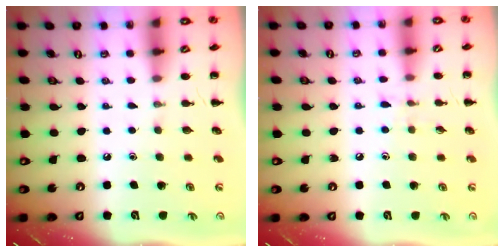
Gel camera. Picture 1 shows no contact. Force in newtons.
{"total": 6.4, "press": 6.1, "slide": 2.2}